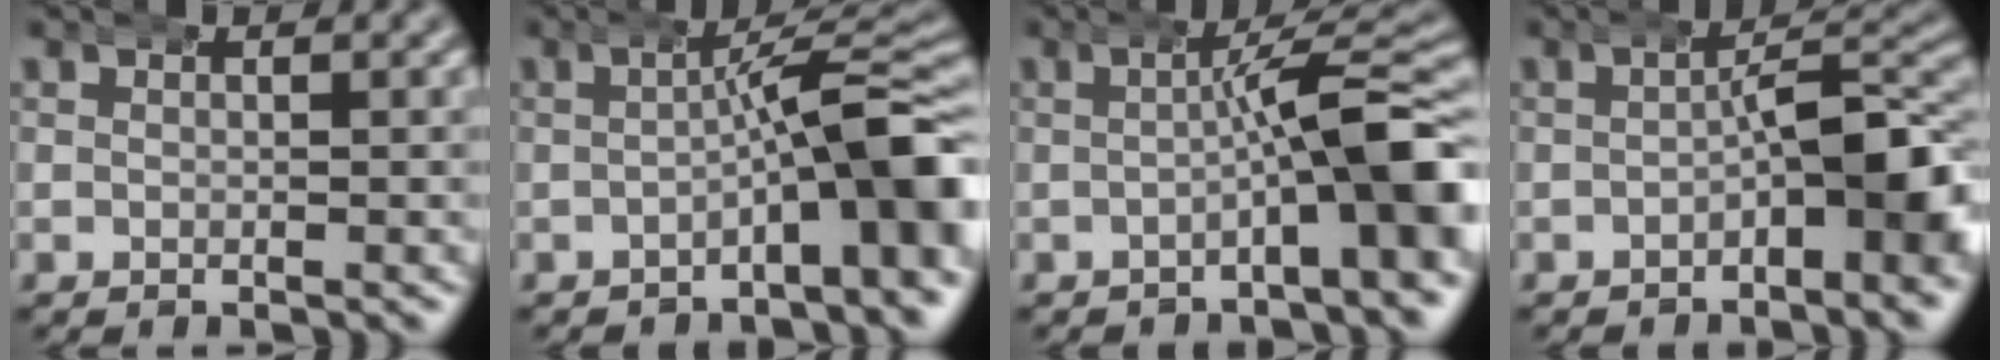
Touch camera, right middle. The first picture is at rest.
{"total": 6.4, "force": [-1.8, 1.6, 6.0], "torque": [-0.086, 0.005, -0.027]}
{"total": 5.9, "force": [-1.3, 1.1, 5.6], "torque": [-0.081, 0.008, -0.020]}
{"total": 5.0, "force": [-1.5, 1.5, 4.5], "torque": [-0.063, 0.003, -0.022]}